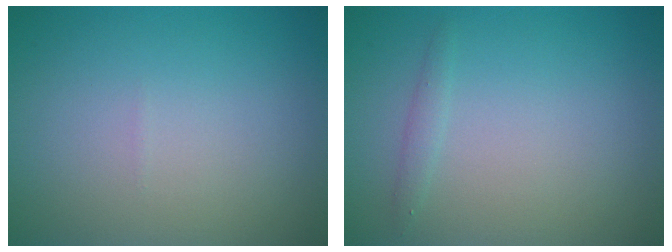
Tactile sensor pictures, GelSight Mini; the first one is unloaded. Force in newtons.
{"total": 0.8, "press": 0.8, "slide": 0.1}